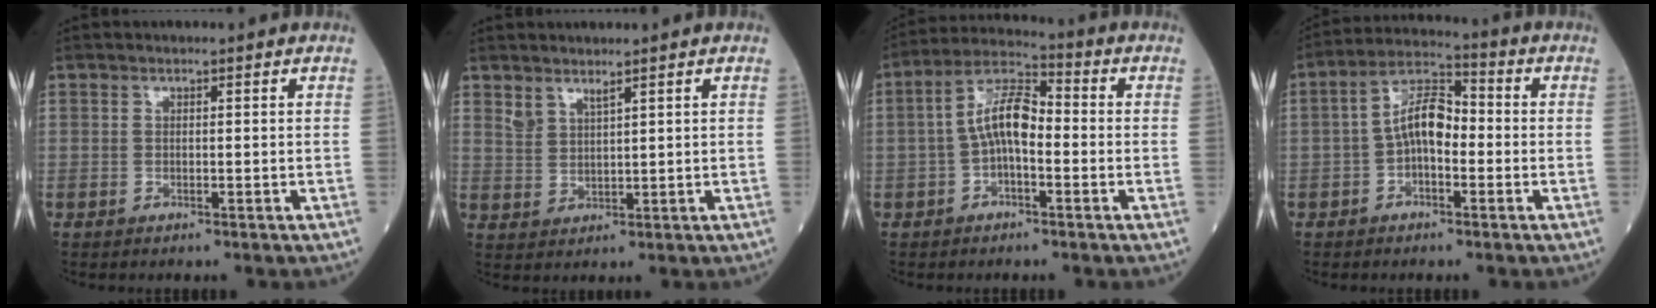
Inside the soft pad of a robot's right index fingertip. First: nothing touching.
{"total": 2.5, "force": [2.2, 0.4, 1.0], "torque": [-0.026, -0.002, 0.051]}
{"total": 8.1, "force": [-0.8, 3.0, 7.5], "torque": [-0.145, 0.027, -0.021]}
{"total": 7.6, "force": [-1.0, 3.4, 6.7], "torque": [-0.125, 0.029, -0.024]}